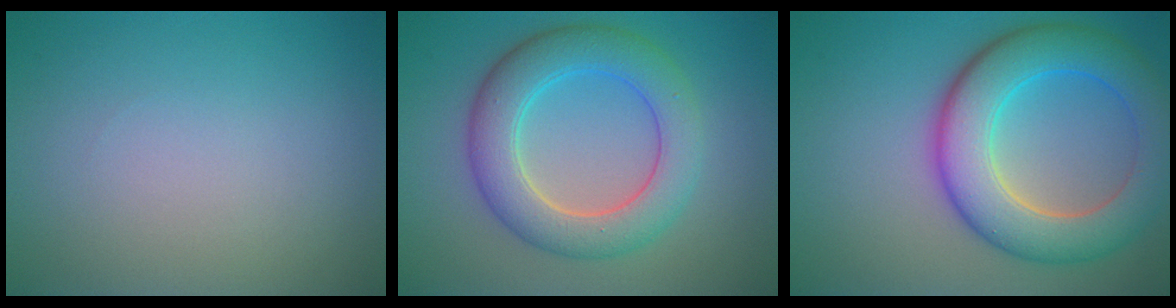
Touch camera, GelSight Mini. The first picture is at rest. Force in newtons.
{"total": 6.7, "press": 6.7, "slide": 0.4}
{"total": 8.7, "press": 8.7, "slide": 0.2}